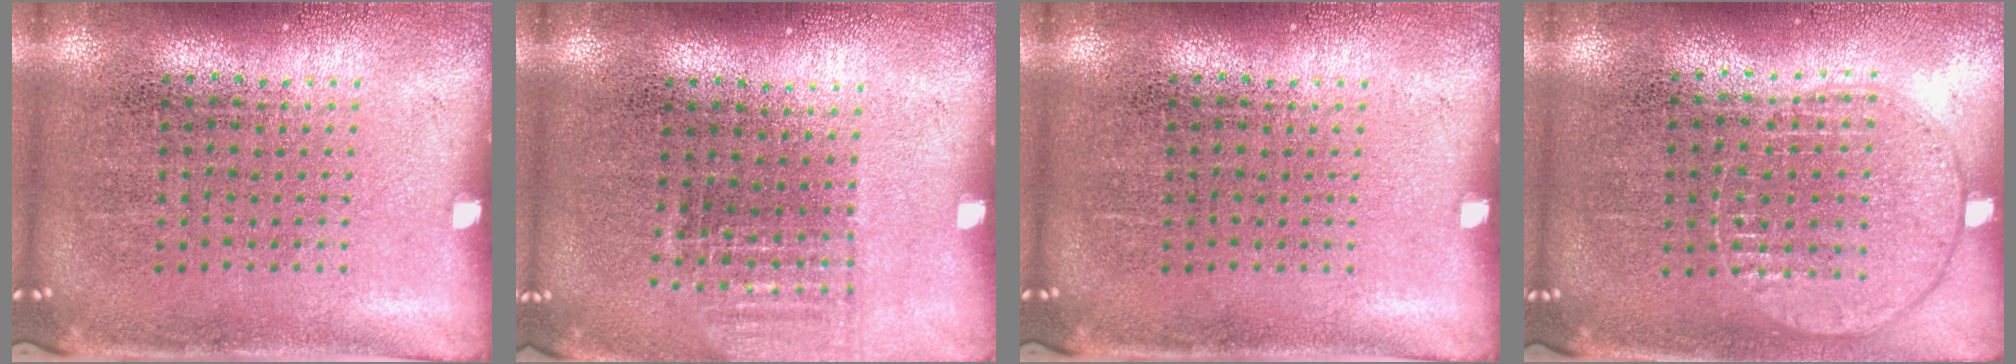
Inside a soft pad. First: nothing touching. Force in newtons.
{"total": 1.0, "press": 0.9, "slide": 0.5}
{"total": 0.0}
{"total": 1.0, "press": 0.9, "slide": 0.4}